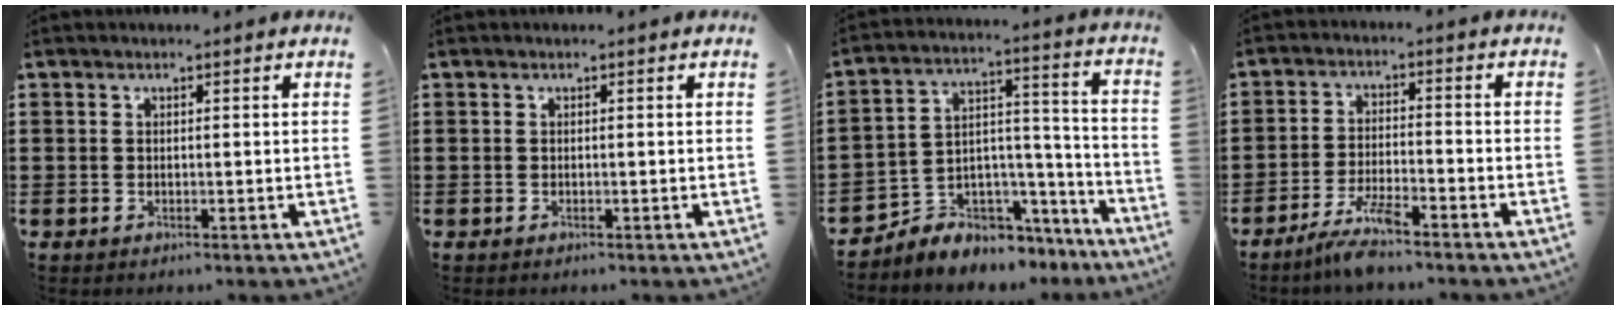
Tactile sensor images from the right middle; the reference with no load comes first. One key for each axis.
{"total": 0.0}
{"total": 5.2, "fx": -4.7, "fy": 2.3, "fz": -0.6, "tx": 0.003, "ty": 0.001, "tz": -0.090}
{"total": 5.3, "fx": -4.2, "fy": 0.5, "fz": 3.3, "tx": -0.075, "ty": -0.009, "tz": -0.080}